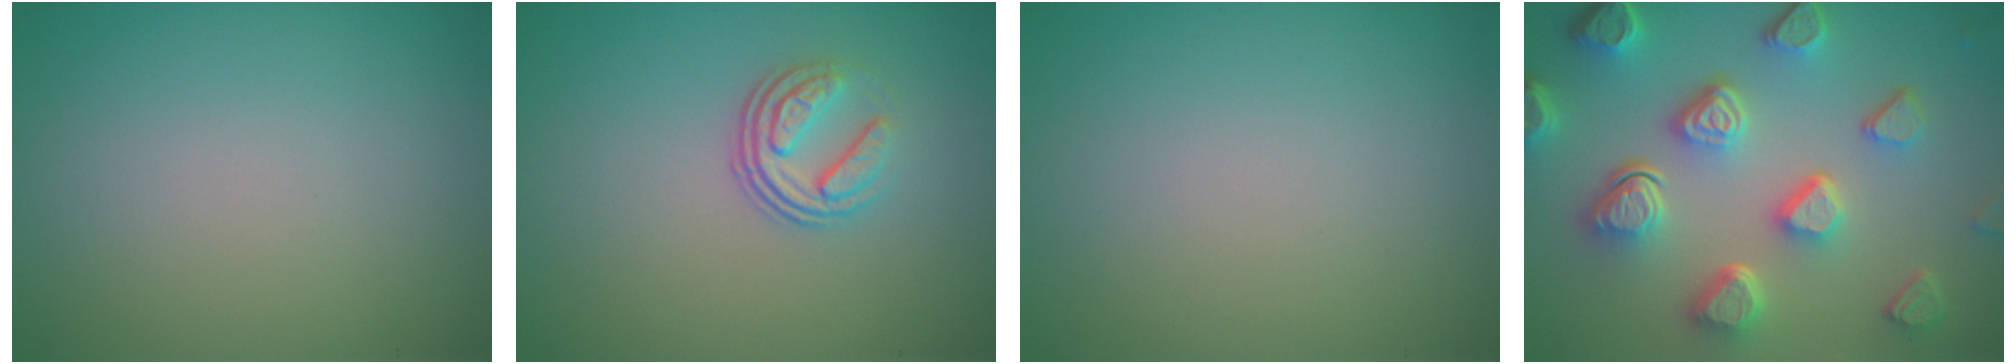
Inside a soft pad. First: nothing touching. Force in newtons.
{"total": 3.4, "press": 2.3, "slide": 2.5}
{"total": 0.0}
{"total": 7.3, "press": 5.6, "slide": 4.7}